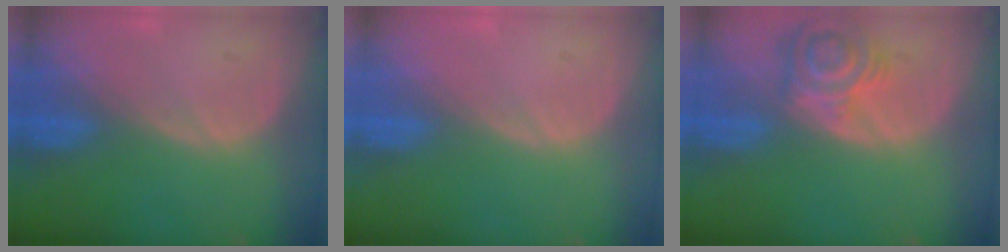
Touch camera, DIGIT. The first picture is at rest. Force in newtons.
{"total": 0.5, "press": 0.0, "slide": 0.5}
{"total": 7.2, "press": 6.6, "slide": 2.8}